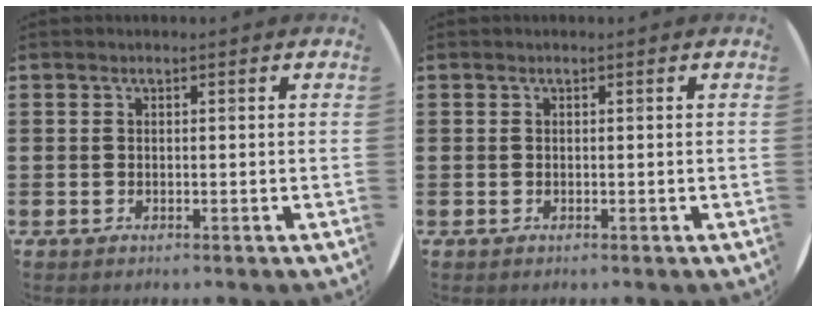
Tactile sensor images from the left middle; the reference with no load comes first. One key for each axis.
{"total": 0.0}